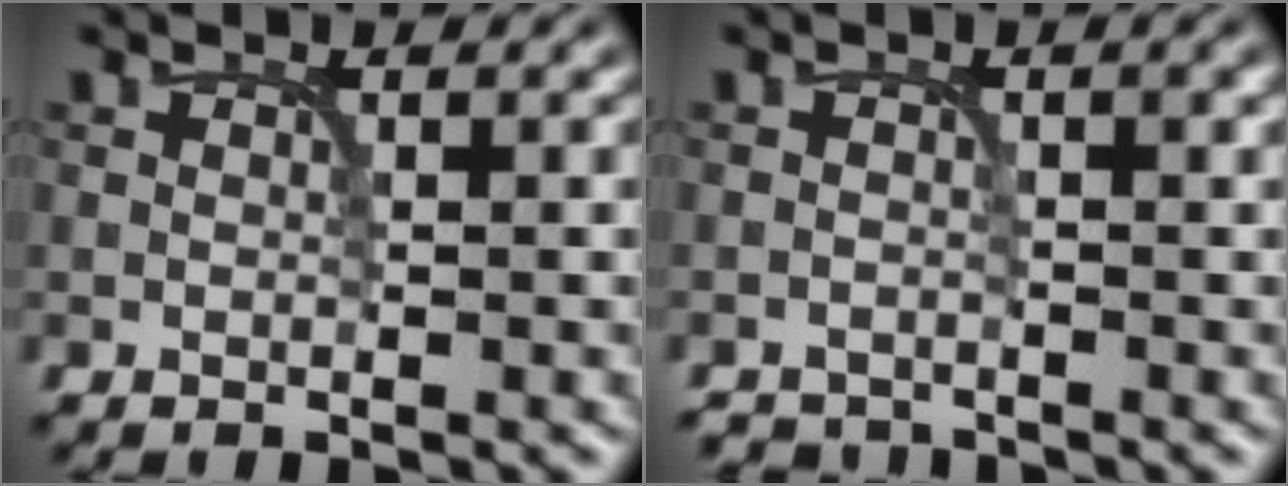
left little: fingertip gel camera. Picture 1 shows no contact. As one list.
[{"total": 2.0, "force": [-1.9, 0.4, 0.4], "torque": [-0.004, -0.002, -0.034]}]